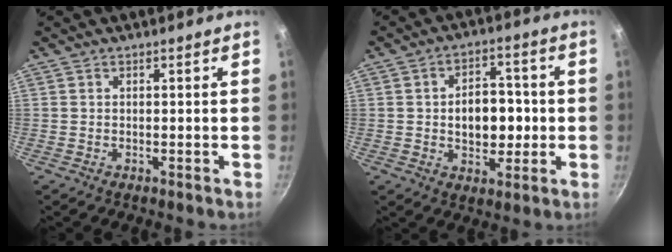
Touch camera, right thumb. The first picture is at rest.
{"total": 10.3, "force": [-0.3, 6.9, 7.6], "torque": [-0.074, 0.011, -0.005]}